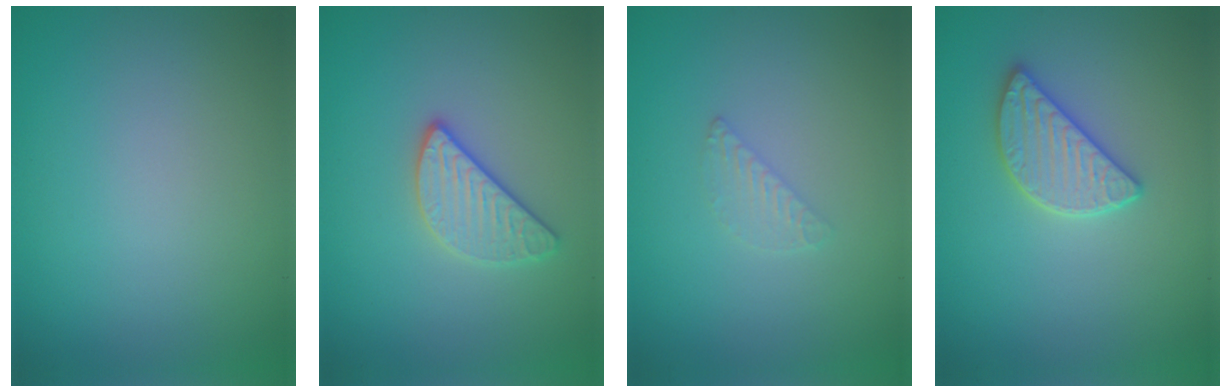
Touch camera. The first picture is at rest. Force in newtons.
{"total": 2.6, "press": 2.5, "slide": 0.7}
{"total": 1.1, "press": 1.1, "slide": 0.1}
{"total": 2.8, "press": 2.8, "slide": 0.5}